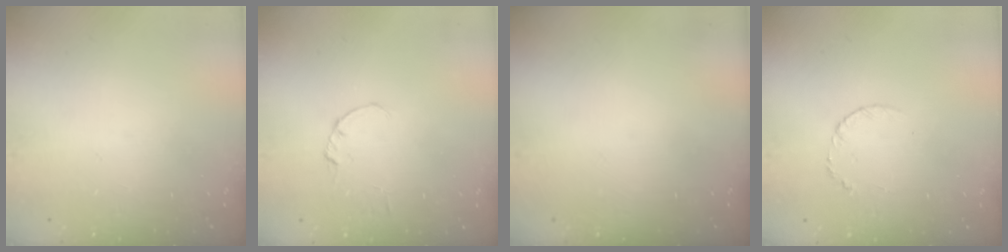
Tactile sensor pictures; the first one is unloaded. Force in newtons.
{"total": 0.0}
{"total": 0.0}
{"total": 3.3, "press": 3.3, "slide": 0.3}